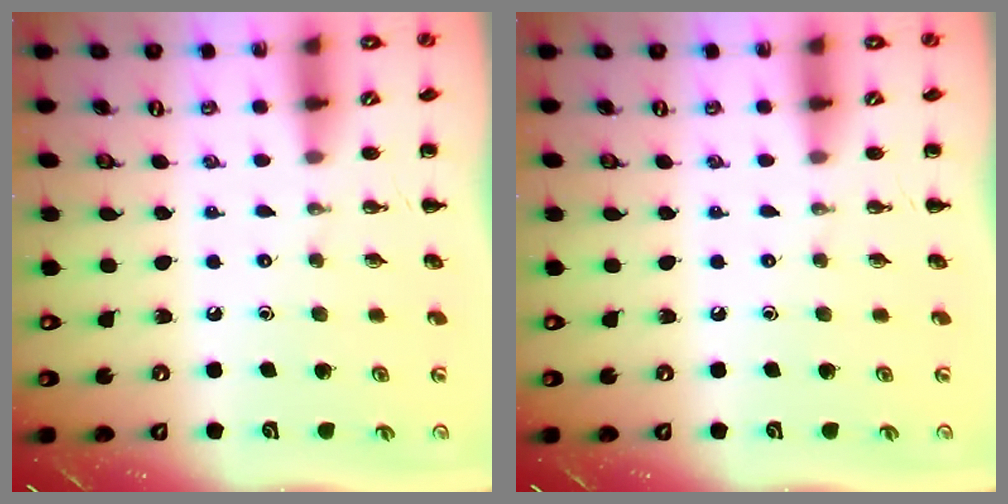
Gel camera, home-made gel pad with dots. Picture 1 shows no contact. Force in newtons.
{"total": 0.0}